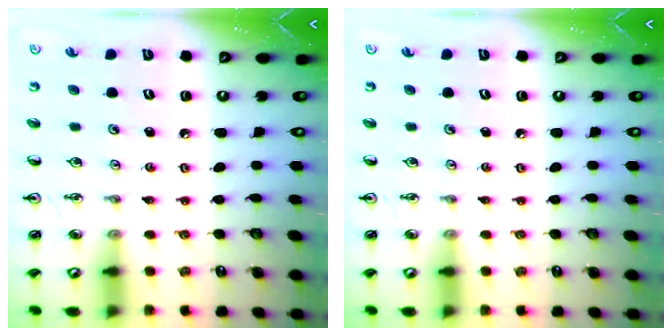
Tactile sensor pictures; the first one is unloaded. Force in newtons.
{"total": 0.0}